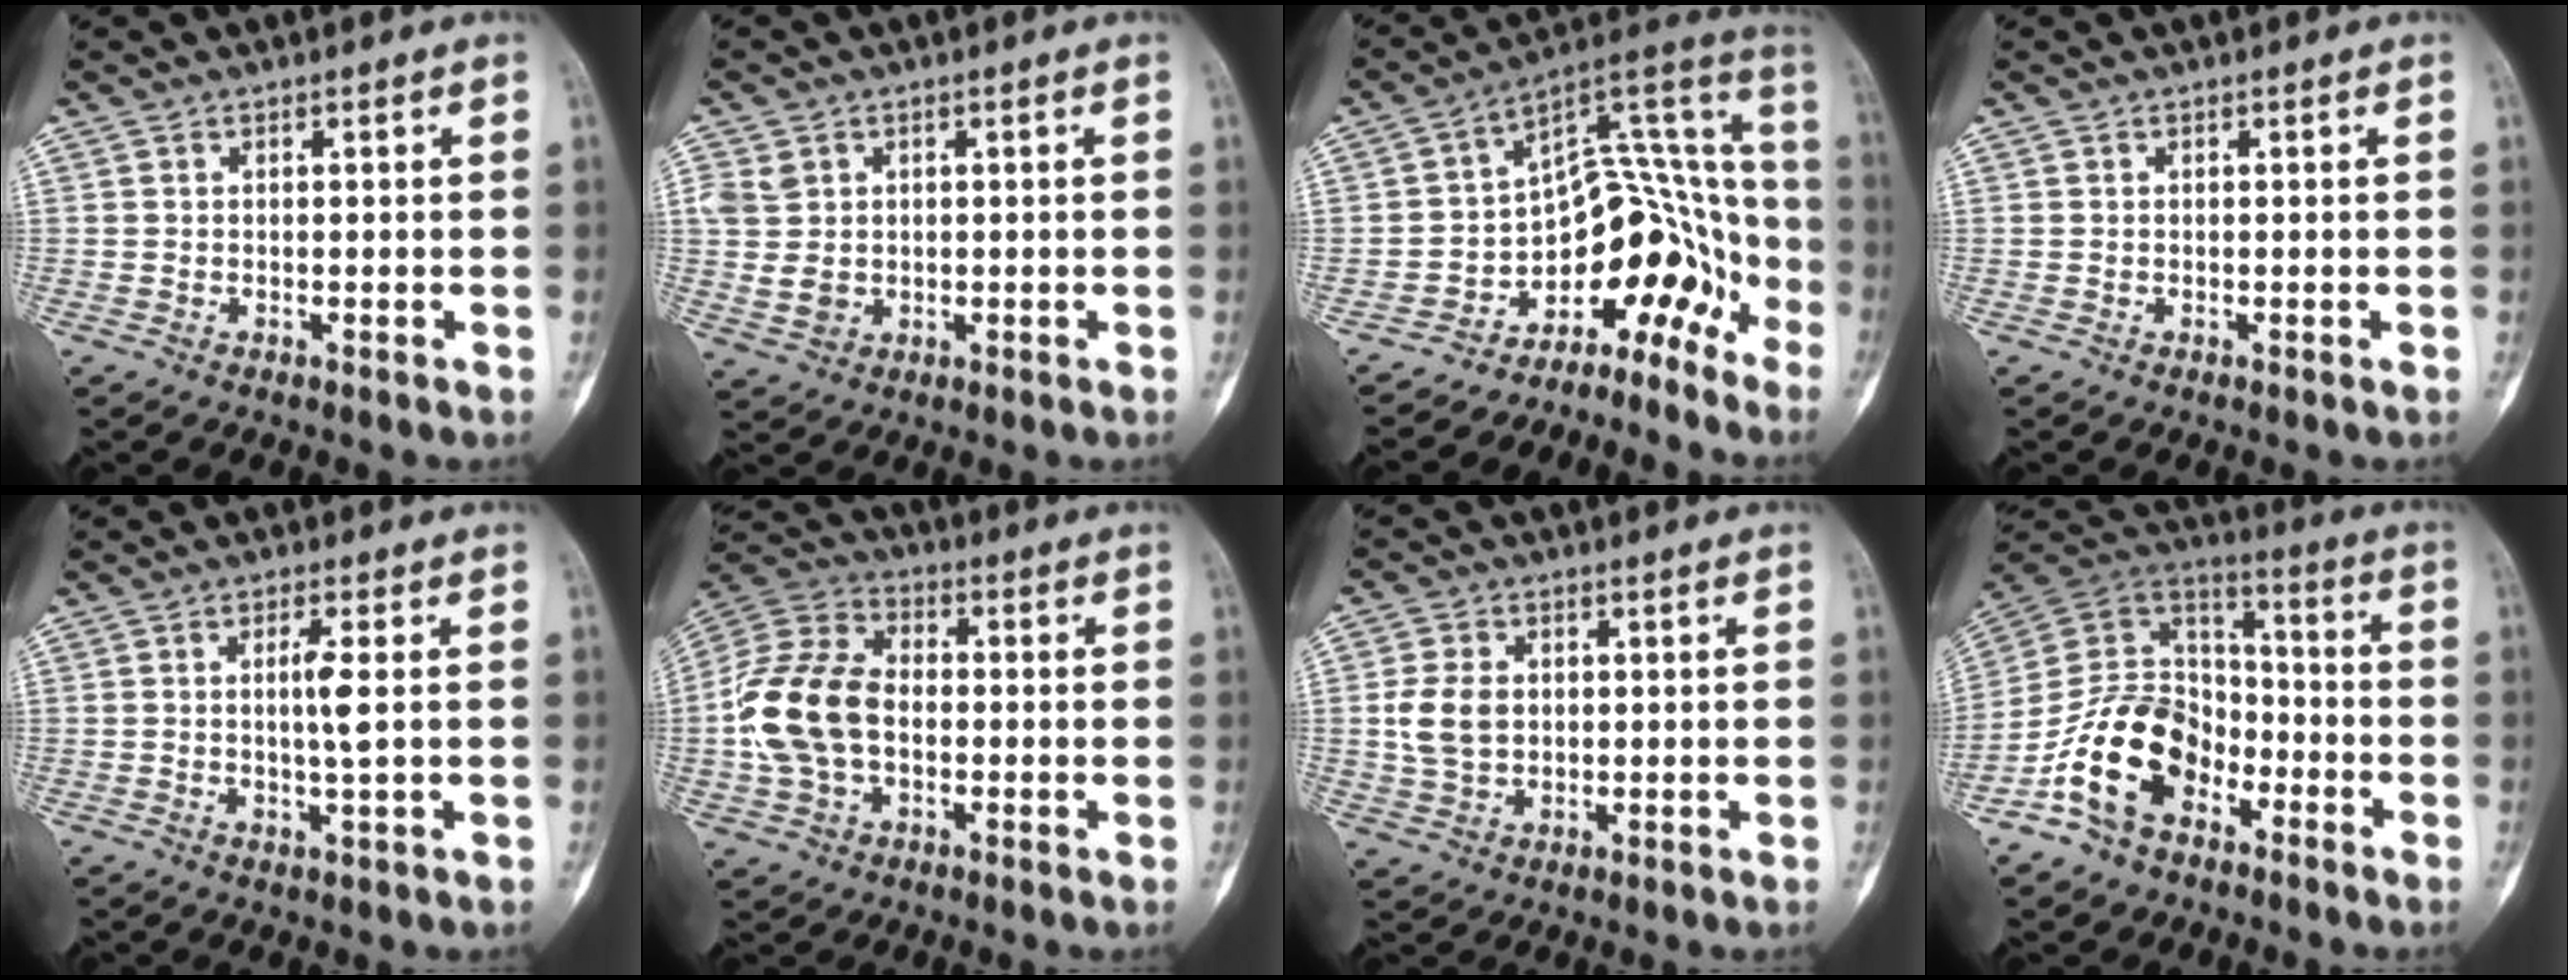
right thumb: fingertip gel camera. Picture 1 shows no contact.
{"total": 5.3, "force": [1.1, 4.4, 2.8], "torque": [-0.045, -0.006, 0.032]}
{"total": 14.8, "force": [-10.3, 9.1, 5.7], "torque": [0.013, 0.181, -0.162]}
{"total": 0.0}
{"total": 3.4, "force": [0.3, 0.3, 3.4], "torque": [-0.068, -0.005, 0.006]}
{"total": 15.5, "force": [-1.5, 10.5, 11.3], "torque": [-0.224, 0.029, -0.031]}
{"total": 6.6, "force": [0.4, 5.0, 4.4], "torque": [-0.080, 0.001, 0.011]}
{"total": 16.8, "force": [-7.8, 11.2, 9.8], "torque": [-0.158, 0.078, -0.153]}